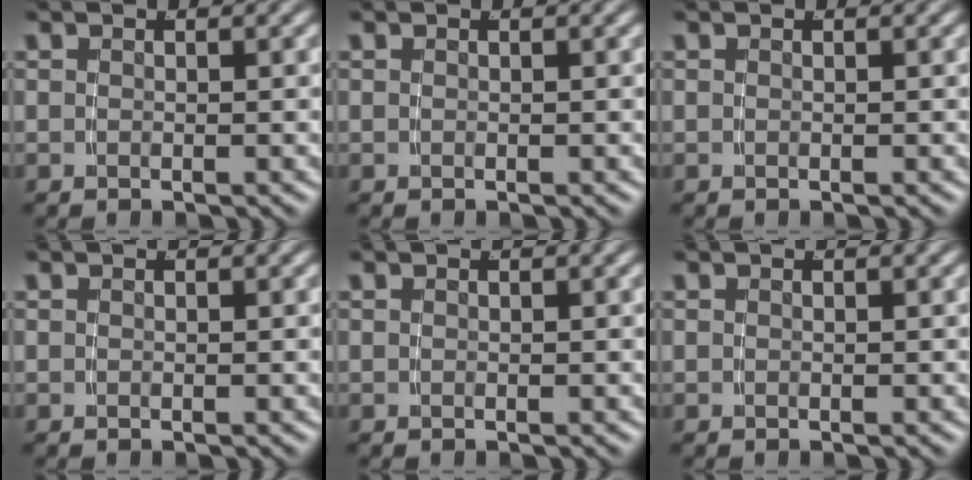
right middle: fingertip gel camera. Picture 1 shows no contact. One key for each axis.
{"total": 0.0}
{"total": 0.0}
{"total": 0.0}
{"total": 0.0}
{"total": 0.0}